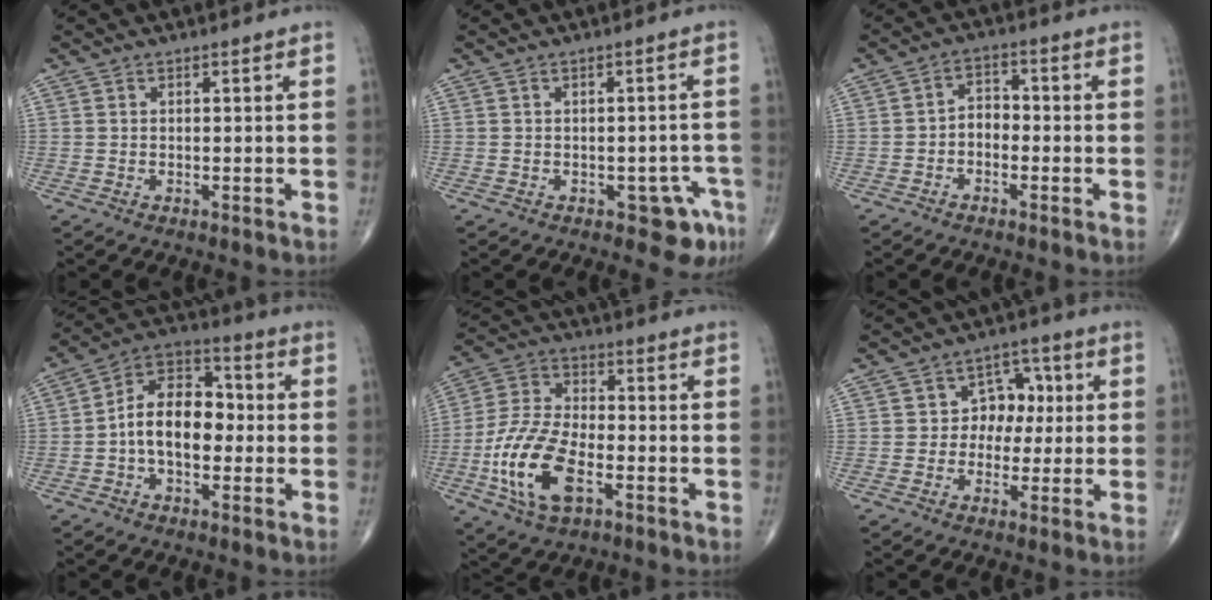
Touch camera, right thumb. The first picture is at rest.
{"total": 5.5, "force": [-2.8, 3.2, 3.5], "torque": [-0.014, 0.022, -0.030]}
{"total": 3.8, "force": [-1.4, 2.7, 2.2], "torque": [-0.021, 0.023, -0.036]}
{"total": 12.5, "force": [-1.3, 7.9, 9.6], "torque": [-0.137, 0.039, -0.036]}
{"total": 15.4, "force": [-5.1, 7.8, 12.2], "torque": [-0.250, 0.018, -0.098]}
{"total": 7.0, "force": [0.5, 5.8, 3.9], "torque": [-0.005, 0.016, -0.001]}